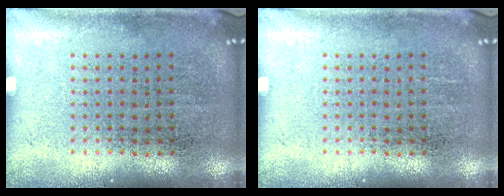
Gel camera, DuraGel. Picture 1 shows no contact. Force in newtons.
{"total": 0.0}